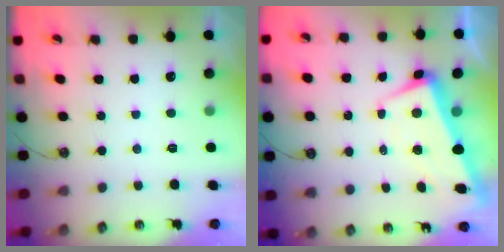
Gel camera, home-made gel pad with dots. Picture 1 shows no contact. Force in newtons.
{"total": 1.4, "press": 0.6, "slide": 1.3}